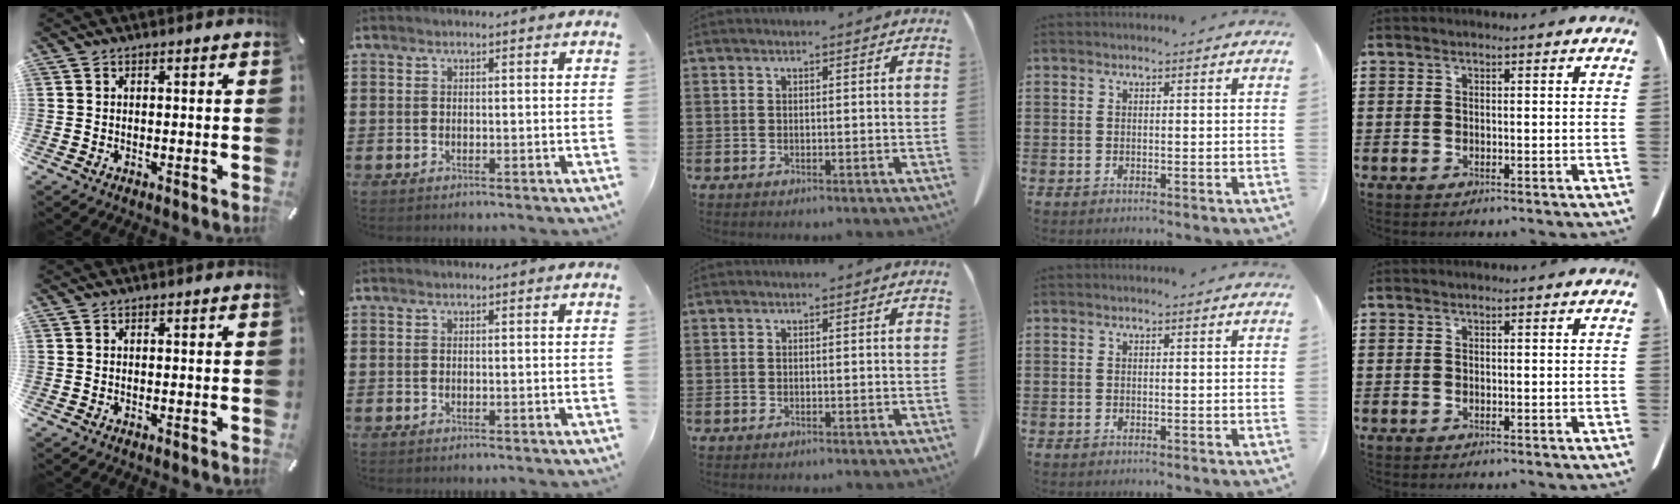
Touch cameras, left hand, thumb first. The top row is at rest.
{}